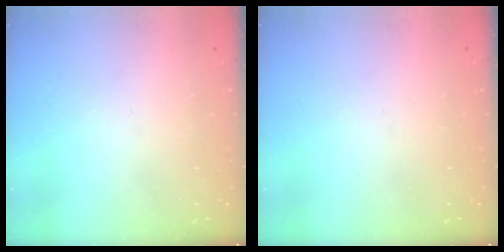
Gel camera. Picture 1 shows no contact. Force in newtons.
{"total": 0.0}